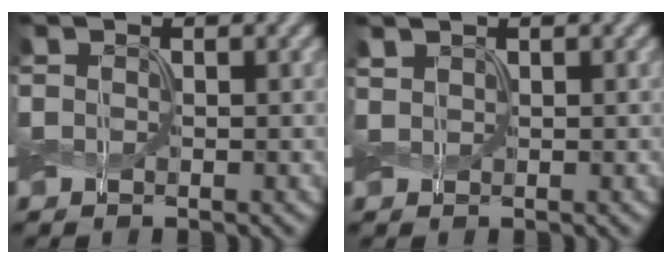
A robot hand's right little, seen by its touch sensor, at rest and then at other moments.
{"total": 0.7, "force": [0.6, 0.2, 0.2], "torque": [-0.006, 0.002, 0.014]}